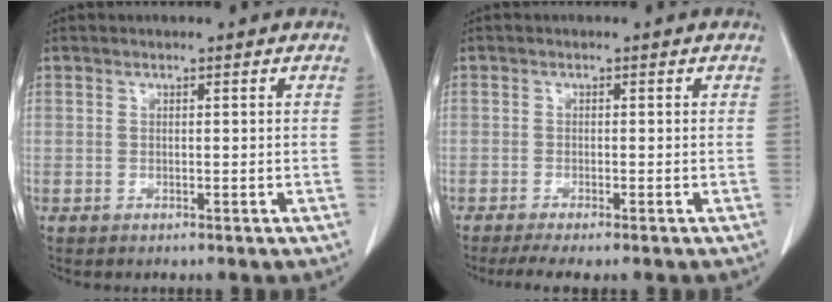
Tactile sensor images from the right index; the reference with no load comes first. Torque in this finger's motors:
{"motor_torque": [0.39, -0.38, 0.06, 0.04]}